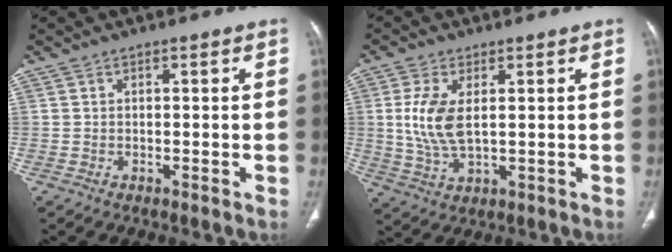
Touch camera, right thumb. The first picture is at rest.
{"total": 8.3, "force": [1.2, 4.0, 7.1], "torque": [-0.156, -0.009, 0.030]}